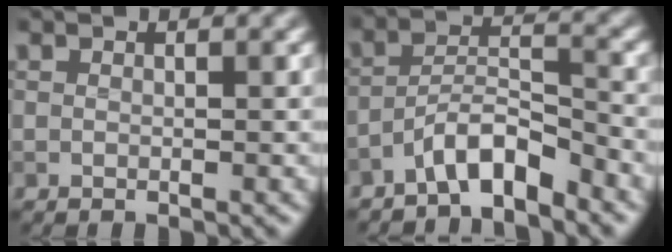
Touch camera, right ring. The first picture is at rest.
{"total": 4.2, "force": [-3.3, 1.0, 2.4], "torque": [-0.041, 0.014, -0.067]}